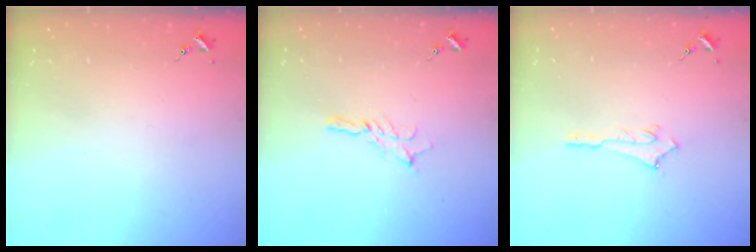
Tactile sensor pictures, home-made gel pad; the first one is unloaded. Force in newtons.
{"total": 5.6, "press": 5.6, "slide": 0.2}
{"total": 2.5, "press": 2.5, "slide": 0.2}